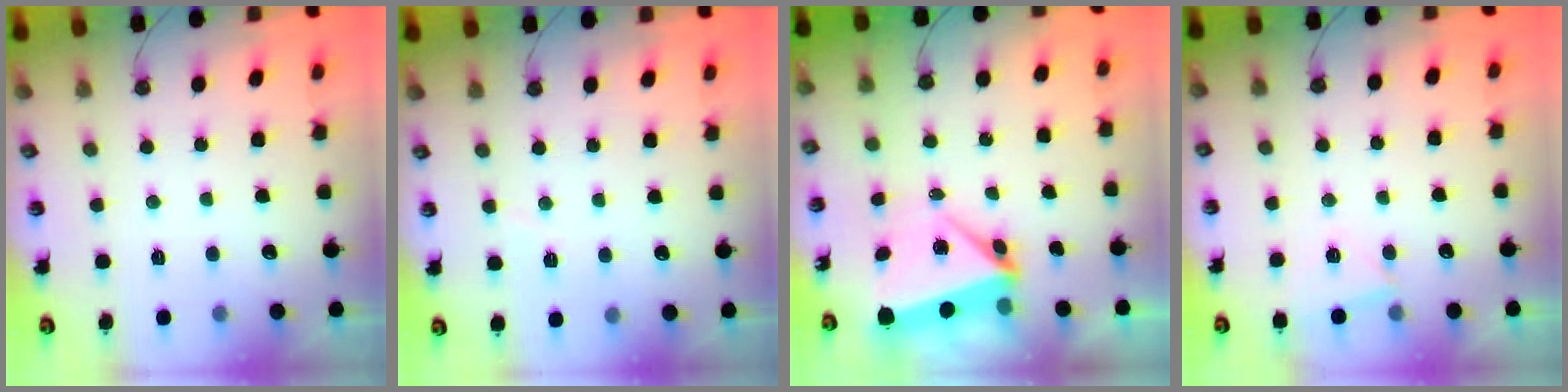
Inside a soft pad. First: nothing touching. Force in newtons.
{"total": 2.7, "press": 2.5, "slide": 1.1}
{"total": 5.5, "press": 5.3, "slide": 1.7}
{"total": 4.2, "press": 3.2, "slide": 2.8}